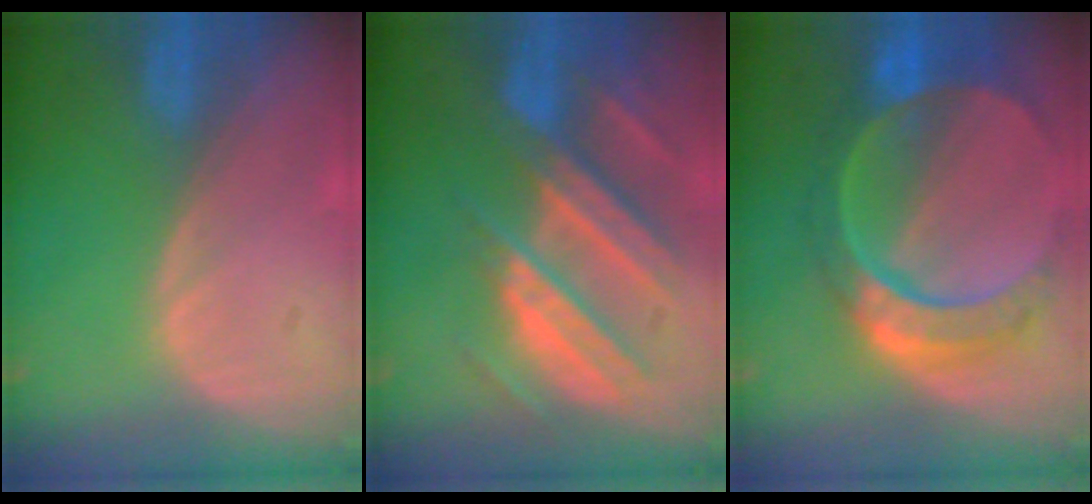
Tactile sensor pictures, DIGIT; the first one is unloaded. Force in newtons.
{"total": 10.4, "press": 9.1, "slide": 4.9}
{"total": 10.8, "press": 9.1, "slide": 5.8}